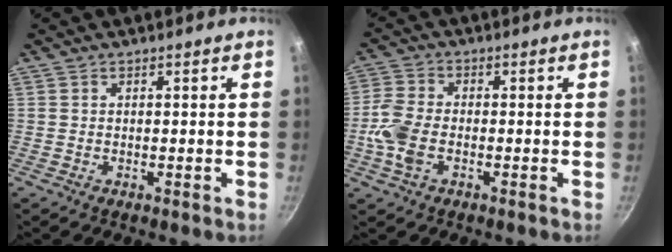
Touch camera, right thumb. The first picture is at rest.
{"total": 7.0, "force": [-1.9, 4.2, 5.3], "torque": [-0.120, 0.013, -0.049]}